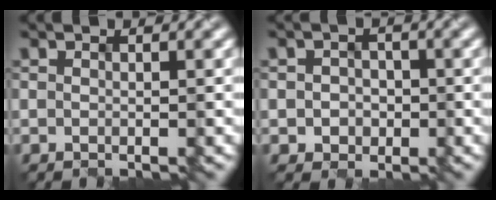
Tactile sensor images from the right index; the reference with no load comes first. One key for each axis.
{"total": 2.3, "fx": -0.6, "fy": 2.0, "fz": 1.0, "tx": -0.013, "ty": -0.002, "tz": -0.015}